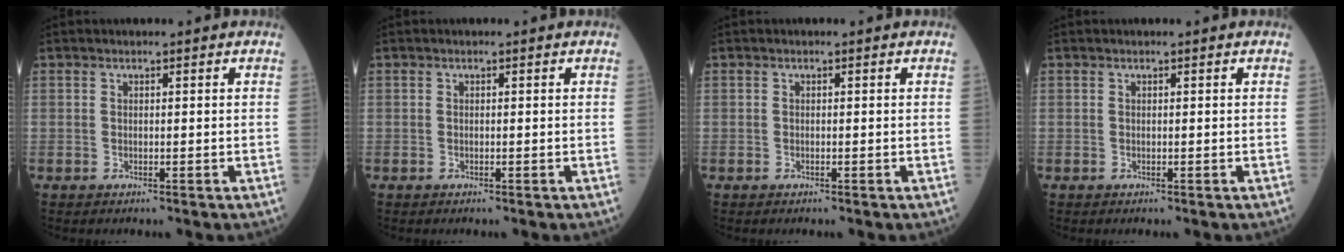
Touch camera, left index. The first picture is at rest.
{"total": 0.0}
{"total": 0.0}
{"total": 0.0}